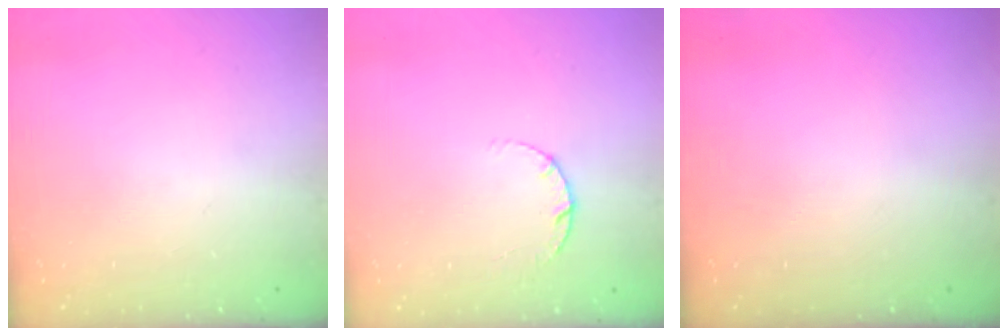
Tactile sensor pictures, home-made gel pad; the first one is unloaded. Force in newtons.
{"total": 3.6, "press": 3.6, "slide": 0.5}
{"total": 0.0}